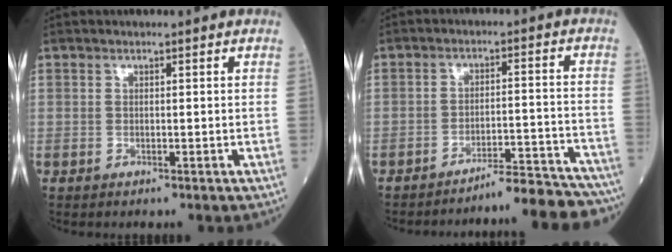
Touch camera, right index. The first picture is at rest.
{"total": 12.7, "force": [-12.5, -0.4, 2.6], "torque": [-0.002, 0.018, -0.162]}